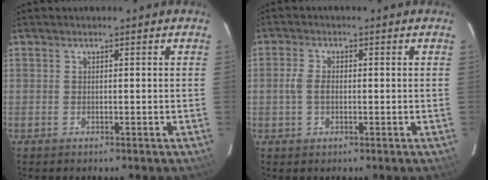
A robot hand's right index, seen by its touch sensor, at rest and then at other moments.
{"total": 3.1, "force": [-0.4, 1.9, 2.4], "torque": [-0.054, 0.008, -0.007]}